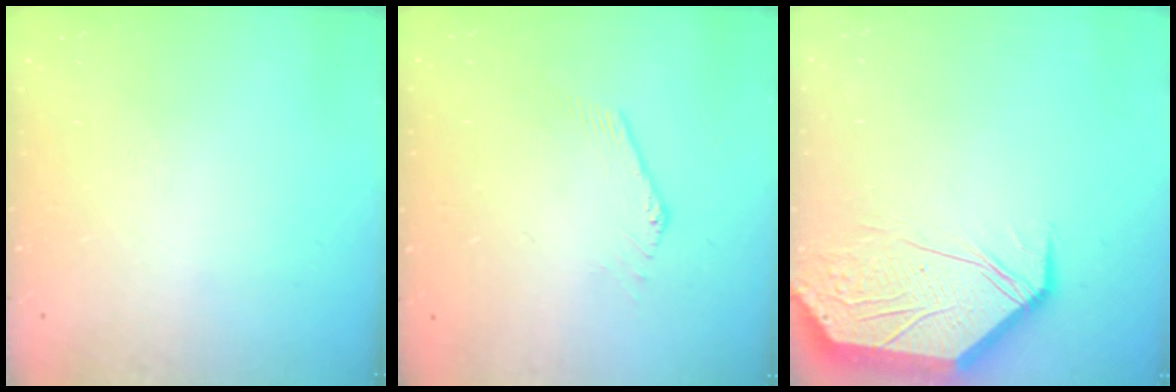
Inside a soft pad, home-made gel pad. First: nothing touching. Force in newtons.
{"total": 0.7, "press": 0.6, "slide": 0.2}
{"total": 7.3, "press": 7.3, "slide": 0.6}